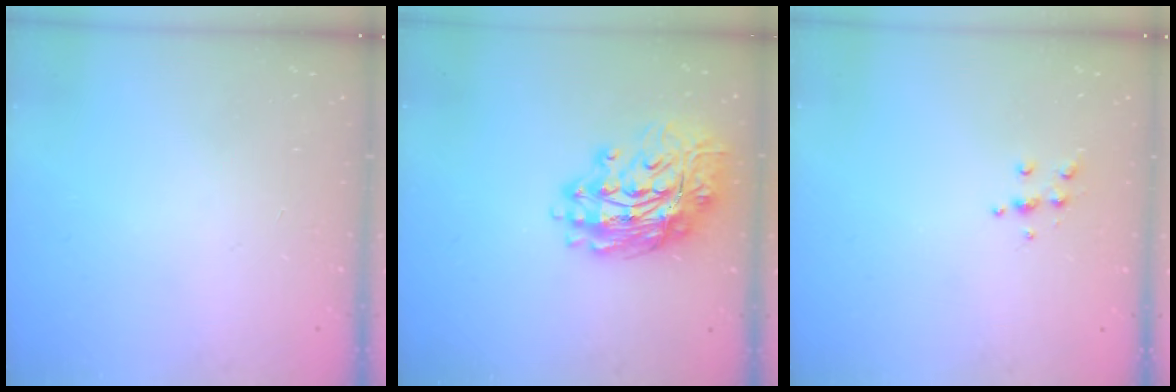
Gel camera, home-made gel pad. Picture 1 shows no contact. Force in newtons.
{"total": 16.8, "press": 16.7, "slide": 1.9}
{"total": 4.7, "press": 4.6, "slide": 0.5}